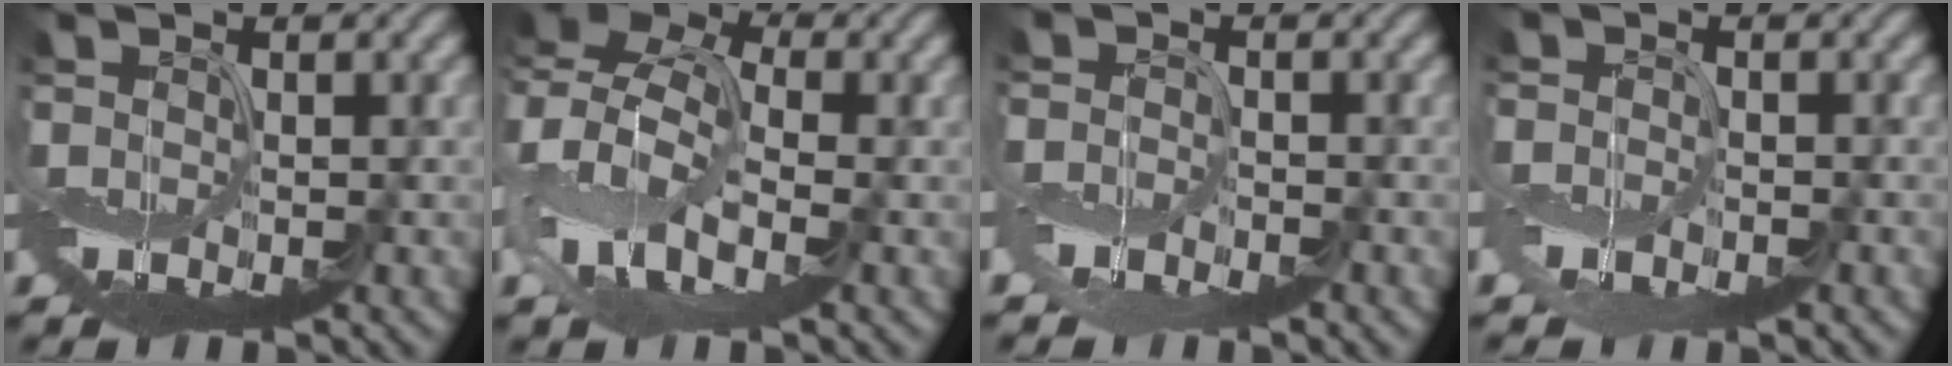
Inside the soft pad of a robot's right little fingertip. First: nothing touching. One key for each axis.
{"total": 10.2, "fx": -1.5, "fy": 6.0, "fz": 8.1, "tx": -0.173, "ty": 0.013, "tz": -0.049}
{"total": 2.5, "fx": -1.9, "fy": 1.1, "fz": 1.2, "tx": -0.023, "ty": -0.003, "tz": -0.047}
{"total": 2.3, "fx": -1.7, "fy": 1.1, "fz": 1.0, "tx": -0.020, "ty": -0.004, "tz": -0.040}